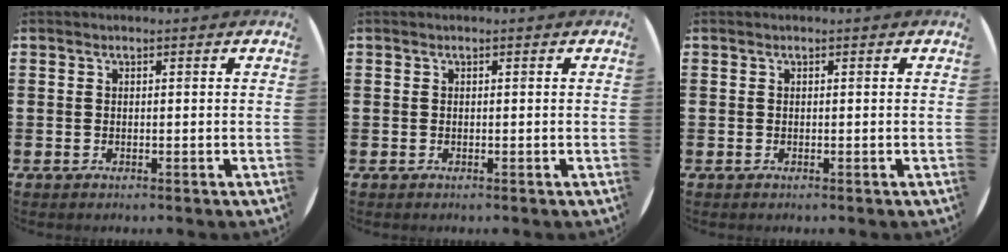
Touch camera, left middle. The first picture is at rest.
{"total": 0.0}
{"total": 0.0}